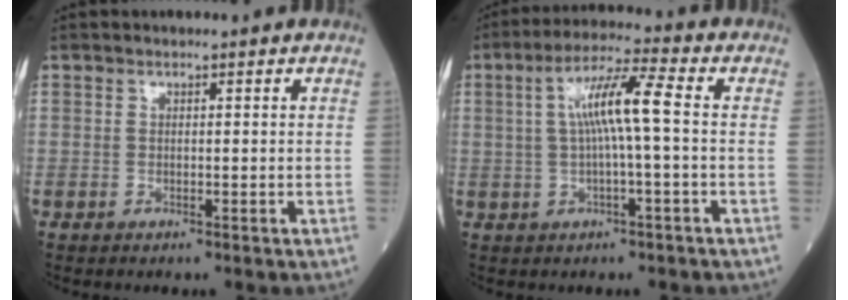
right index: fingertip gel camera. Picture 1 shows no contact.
{"total": 8.1, "force": [0.6, 0.2, 8.1], "torque": [-0.154, 0.018, 0.008]}